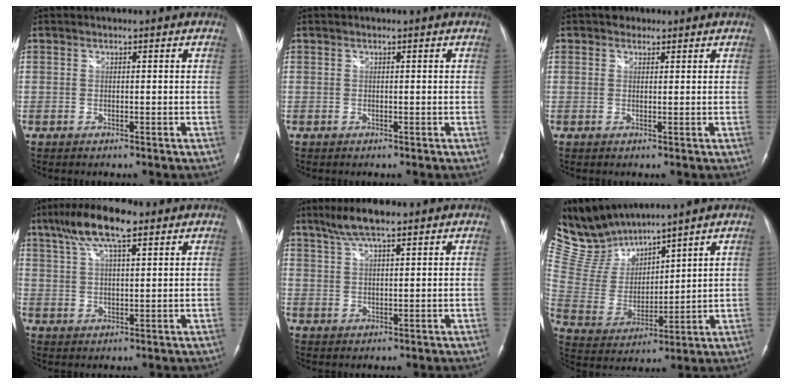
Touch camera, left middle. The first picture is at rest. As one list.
[{"total": 0.0}, {"total": 2.1, "force": [1.3, 1.6, 0.6], "torque": [-0.010, 0.010, 0.017]}, {"total": 10.3, "force": [6.3, 2.4, 7.7], "torque": [-0.148, 0.024, 0.109]}, {"total": 6.0, "force": [4.4, 0.9, 4.0], "torque": [-0.083, 0.014, 0.080]}, {"total": 10.2, "force": [10.0, 1.1, 1.1], "torque": [-0.053, 0.009, 0.226]}]